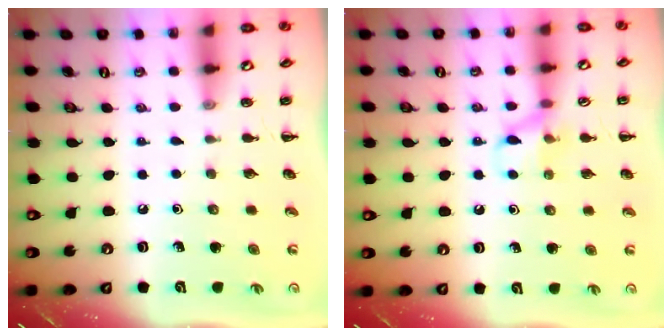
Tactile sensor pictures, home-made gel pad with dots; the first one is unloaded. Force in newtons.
{"total": 8.2, "press": 8.1, "slide": 1.7}